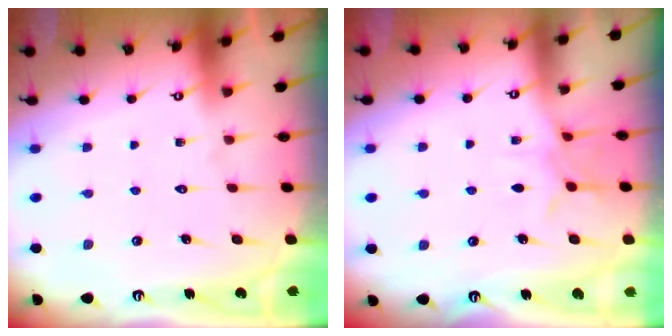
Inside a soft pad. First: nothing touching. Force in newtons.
{"total": 5.5, "press": 5.5, "slide": 0.6}